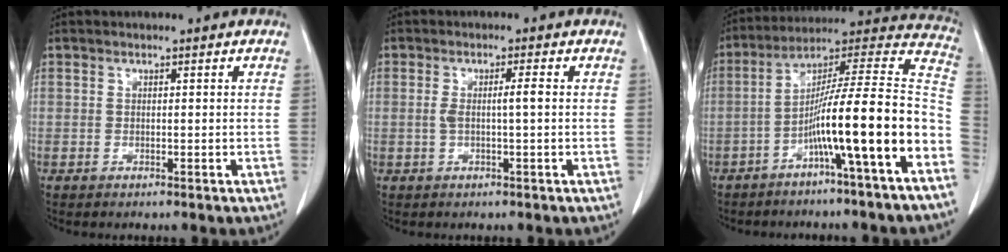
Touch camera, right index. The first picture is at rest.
{"total": 2.6, "force": [0.1, -0.1, 2.6], "torque": [-0.050, 0.003, 0.001]}
{"total": 18.0, "force": [-6.9, -0.8, 16.6], "torque": [-0.239, 0.021, -0.118]}